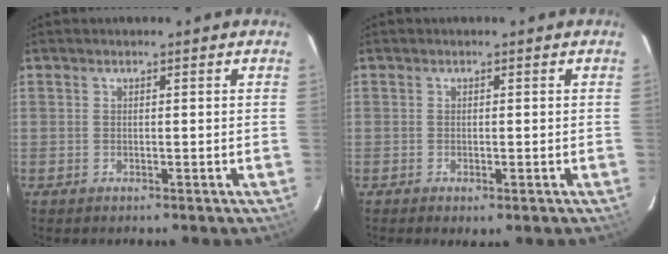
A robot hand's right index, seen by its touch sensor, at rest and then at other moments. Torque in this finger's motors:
{"motor_torque": [0.61, -0.57, 0.21, 0.06]}